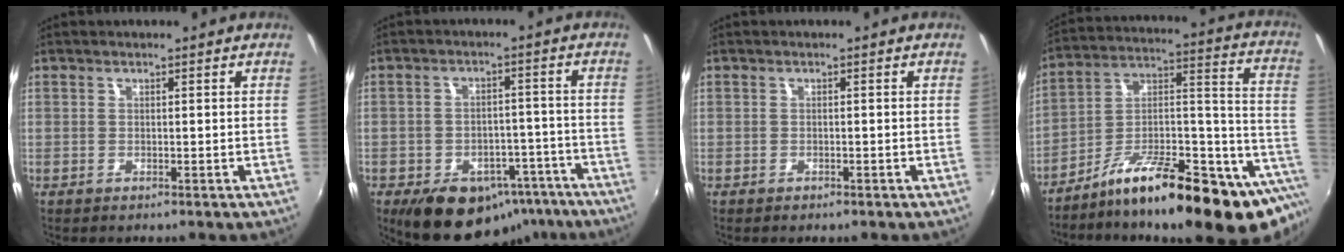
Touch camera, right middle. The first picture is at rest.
{"total": 16.2, "force": [-10.6, 9.7, 7.5], "torque": [-0.133, 0.022, -0.117]}
{"total": 0.9, "force": [-0.7, 0.4, 0.3], "torque": [-0.008, -0.001, -0.010]}
{"total": 24.4, "force": [-16.0, 5.8, 17.5], "torque": [-0.205, 0.008, -0.257]}